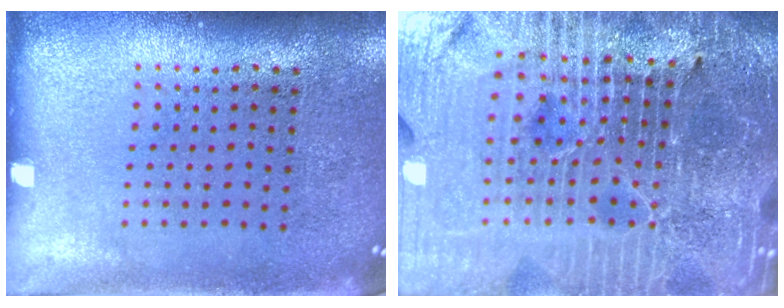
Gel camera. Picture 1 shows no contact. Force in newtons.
{"total": 6.9, "press": 6.0, "slide": 3.3}